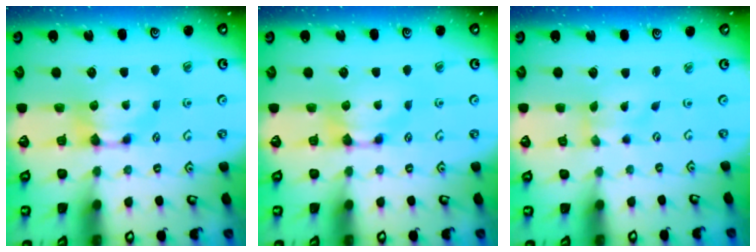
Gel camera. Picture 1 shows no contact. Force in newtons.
{"total": 0.0}
{"total": 2.0, "press": 1.7, "slide": 1.0}